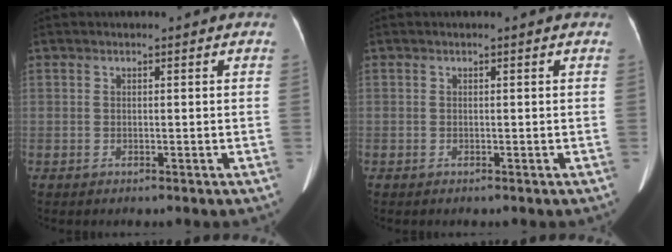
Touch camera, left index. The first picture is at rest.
{"total": 0.0}